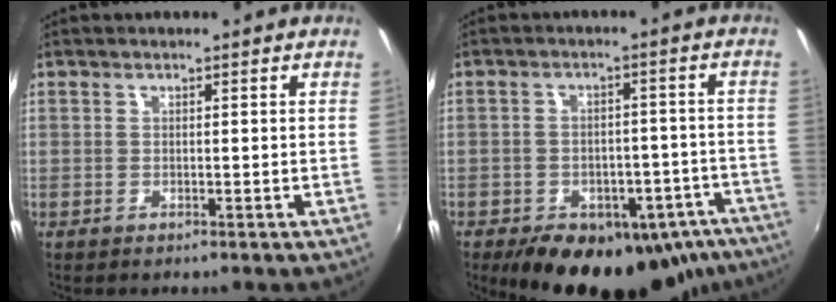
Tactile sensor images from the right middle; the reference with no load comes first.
{"total": 21.2, "force": [-14.2, 11.8, 10.3], "torque": [-0.172, 0.014, -0.154]}